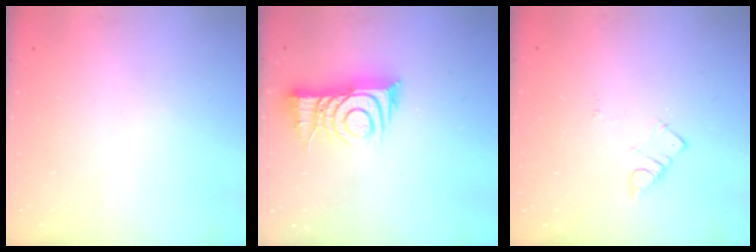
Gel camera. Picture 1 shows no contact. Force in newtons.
{"total": 10.6, "press": 10.6, "slide": 1.0}
{"total": 3.5, "press": 3.5, "slide": 0.4}